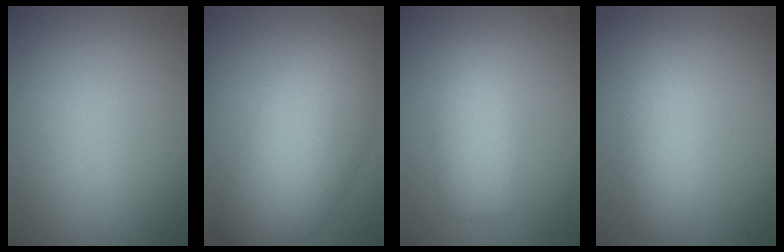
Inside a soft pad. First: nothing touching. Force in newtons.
{"total": 8.0, "press": 8.0, "slide": 0.2}
{"total": 3.2, "press": 3.2, "slide": 0.2}
{"total": 3.0, "press": 3.0, "slide": 0.1}